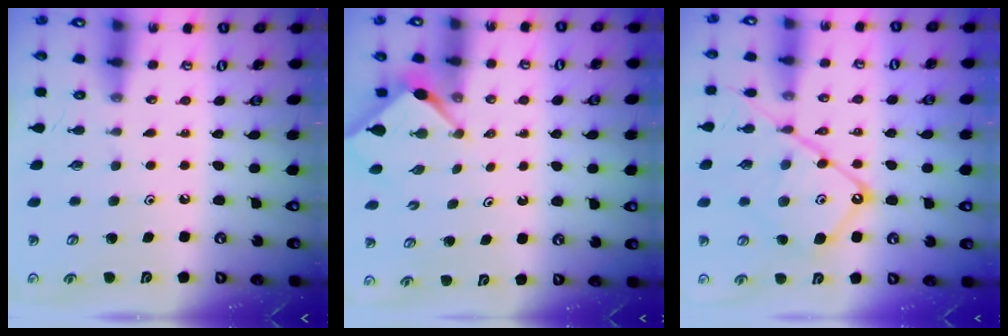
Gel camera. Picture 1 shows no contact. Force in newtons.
{"total": 3.0, "press": 2.9, "slide": 0.3}
{"total": 15.7, "press": 15.6, "slide": 1.4}